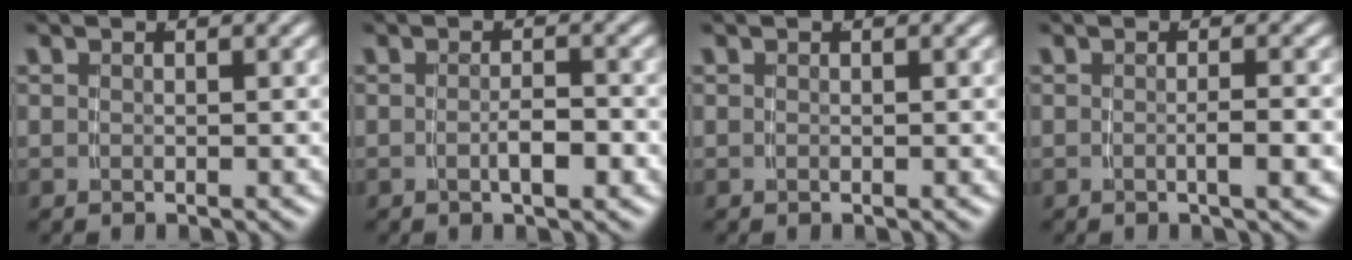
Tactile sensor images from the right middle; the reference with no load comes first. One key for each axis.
{"total": 1.7, "fx": -1.0, "fy": -0.1, "fz": 1.4, "tx": -0.017, "ty": -0.003, "tz": -0.015}
{"total": 0.0}
{"total": 1.3, "fx": -0.6, "fy": -0.4, "fz": 1.0, "tx": -0.015, "ty": 0.000, "tz": -0.011}